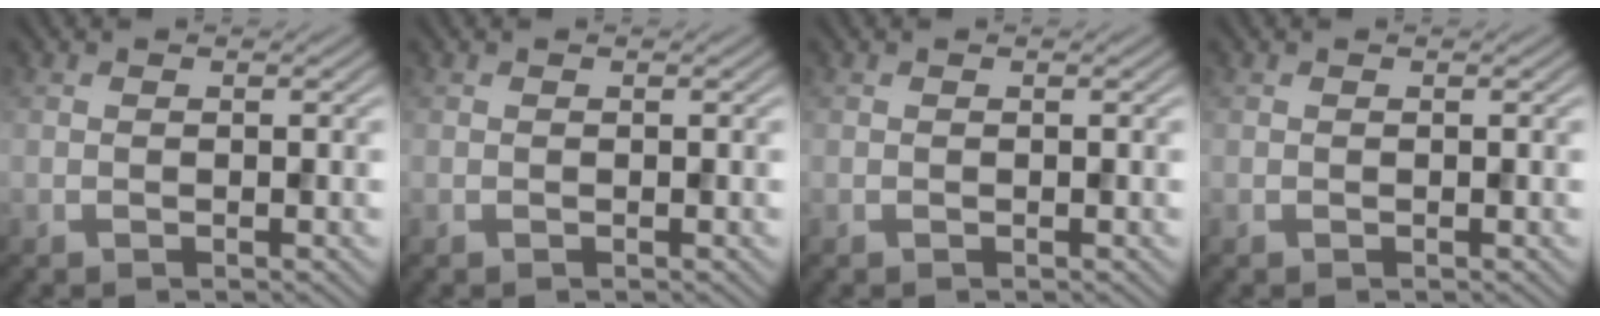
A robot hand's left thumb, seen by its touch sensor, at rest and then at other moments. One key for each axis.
{"total": 0.0}
{"total": 0.0}
{"total": 0.0}